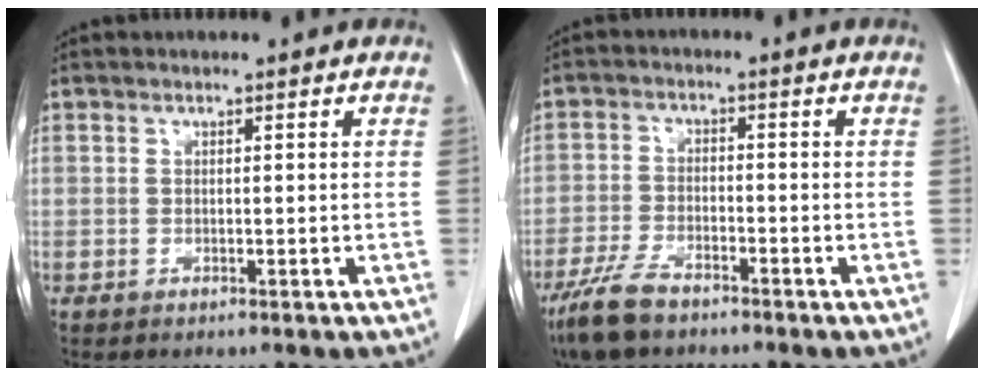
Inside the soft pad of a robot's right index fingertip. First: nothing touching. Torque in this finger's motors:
{"motor_torque": [0.26, -0.32, -0.06, -0.07]}